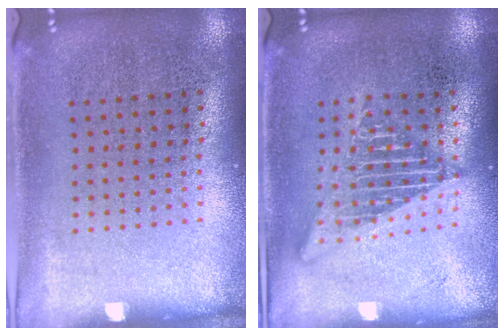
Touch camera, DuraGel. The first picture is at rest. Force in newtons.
{"total": 2.6, "press": 2.6, "slide": 0.3}